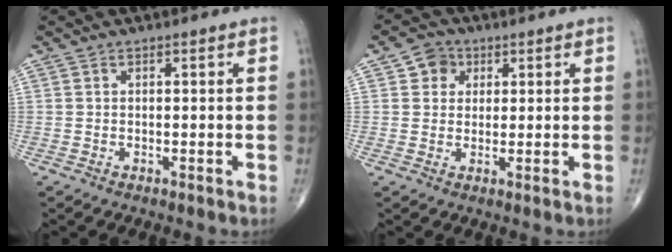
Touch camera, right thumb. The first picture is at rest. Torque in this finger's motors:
{"motor_torque": [-0.36, 0.45, -0.12, -0.04, 0.00]}